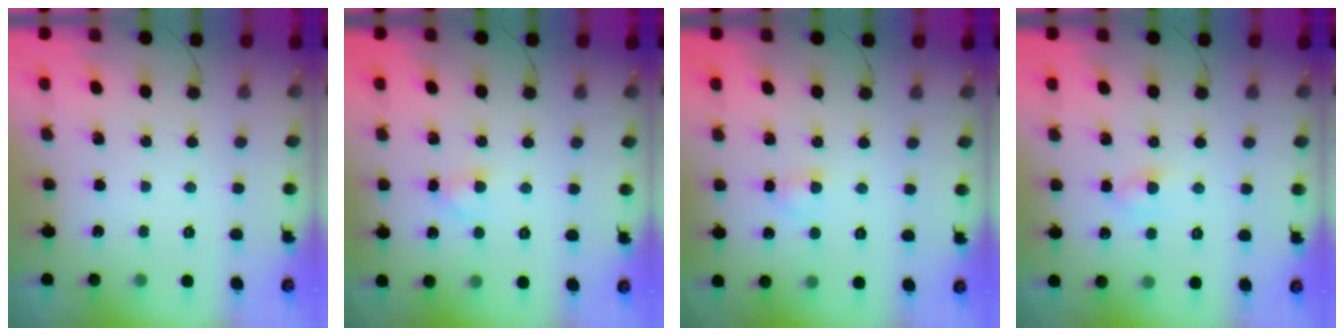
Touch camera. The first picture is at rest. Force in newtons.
{"total": 2.9, "press": 2.7, "slide": 1.2}
{"total": 2.9, "press": 2.7, "slide": 1.1}
{"total": 3.7, "press": 3.5, "slide": 1.1}